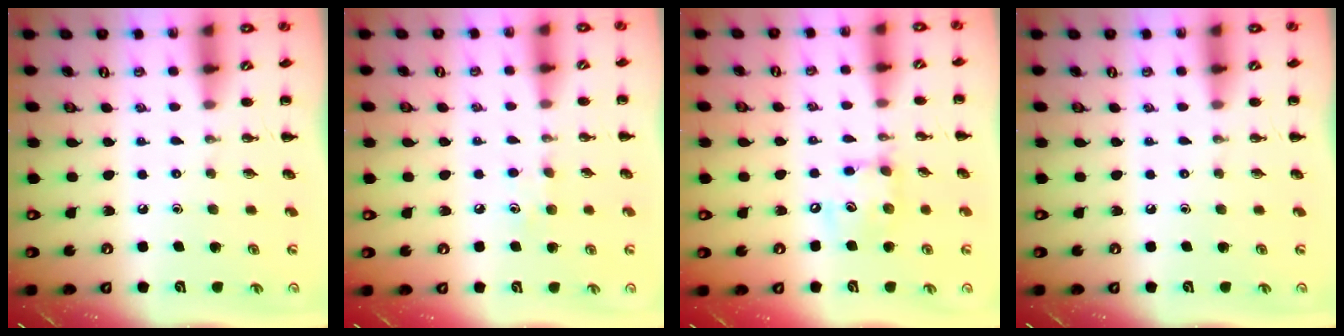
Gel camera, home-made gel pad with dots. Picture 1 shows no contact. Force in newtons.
{"total": 6.3, "press": 6.1, "slide": 1.4}
{"total": 9.2, "press": 9.2, "slide": 1.1}
{"total": 0.0}